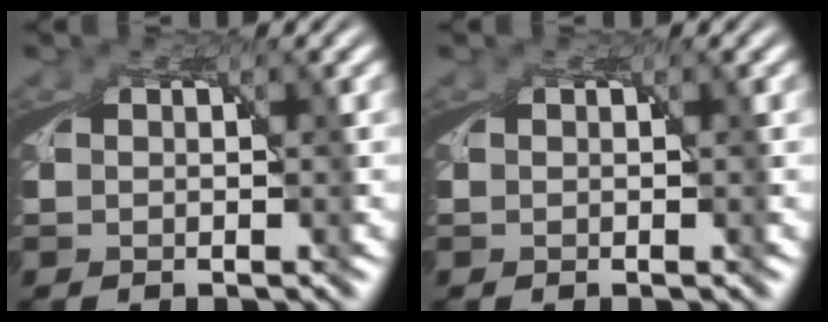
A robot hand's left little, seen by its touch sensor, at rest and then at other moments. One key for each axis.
{"total": 0.0}